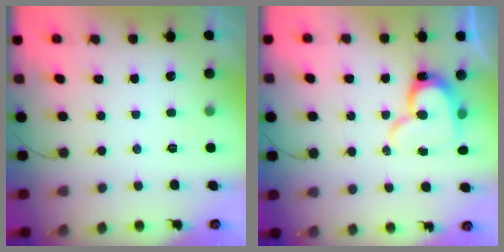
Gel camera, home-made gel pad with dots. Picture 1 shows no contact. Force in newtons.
{"total": 13.7, "press": 13.6, "slide": 1.2}